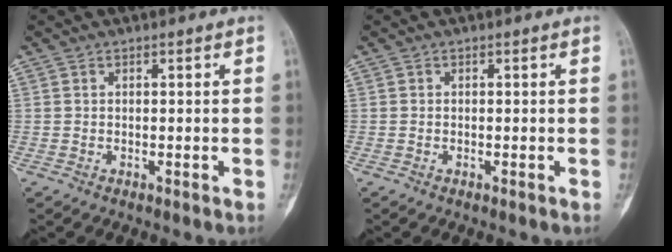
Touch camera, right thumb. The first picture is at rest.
{"total": 0.0}